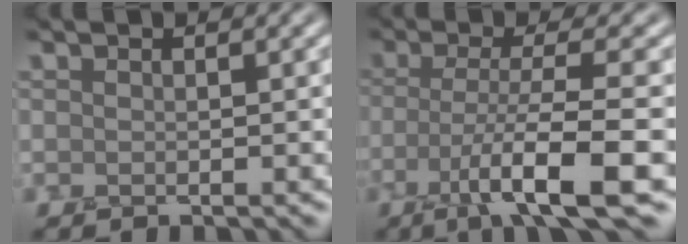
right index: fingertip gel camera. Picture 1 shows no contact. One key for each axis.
{"total": 7.1, "fx": -3.0, "fy": 1.0, "fz": 6.4, "tx": -0.109, "ty": -0.004, "tz": -0.056}